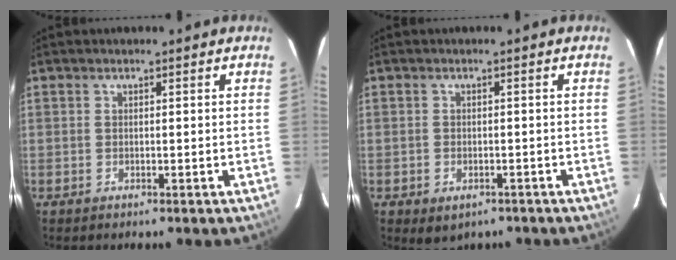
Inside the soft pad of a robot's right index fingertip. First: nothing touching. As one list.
[{"total": 4.0, "force": [-2.2, 2.8, 1.8], "torque": [-0.037, -0.010, -0.021]}]